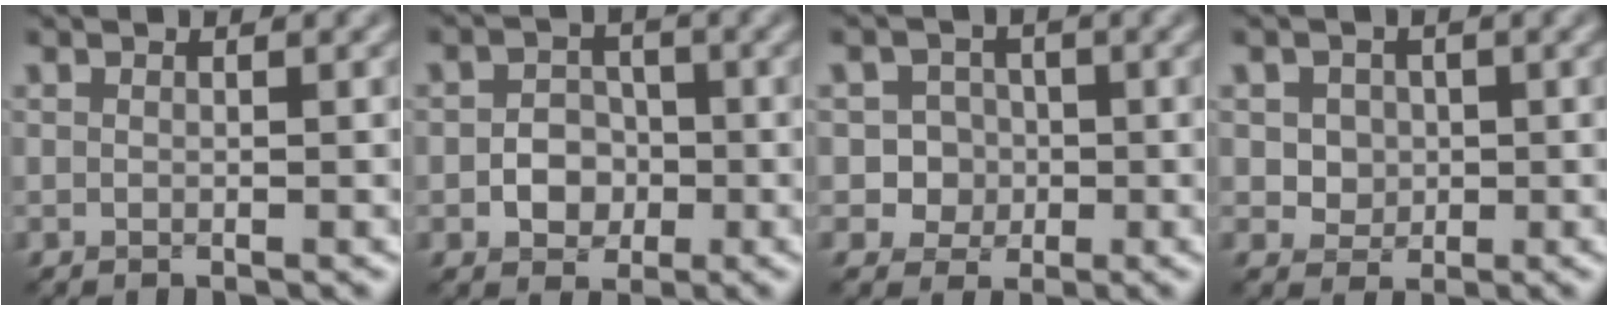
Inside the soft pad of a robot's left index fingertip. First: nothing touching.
{"total": 3.1, "force": [-1.0, 2.4, 1.6], "torque": [-0.020, 0.002, -0.022]}
{"total": 3.0, "force": [-0.6, 2.9, 0.8], "torque": [0.005, 0.007, -0.028]}
{"total": 3.0, "force": [0.7, 2.6, 1.4], "torque": [-0.025, 0.004, 0.012]}